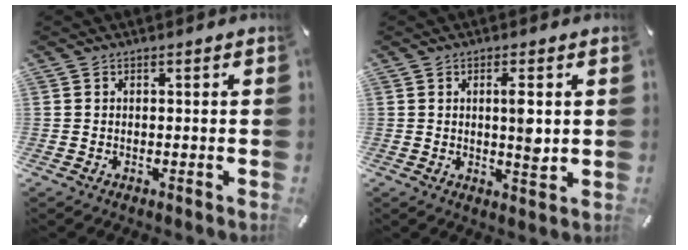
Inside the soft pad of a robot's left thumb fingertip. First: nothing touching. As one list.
[{"total": 5.8, "force": [1.1, 1.4, 5.5], "torque": [-0.082, -0.012, 0.013]}]